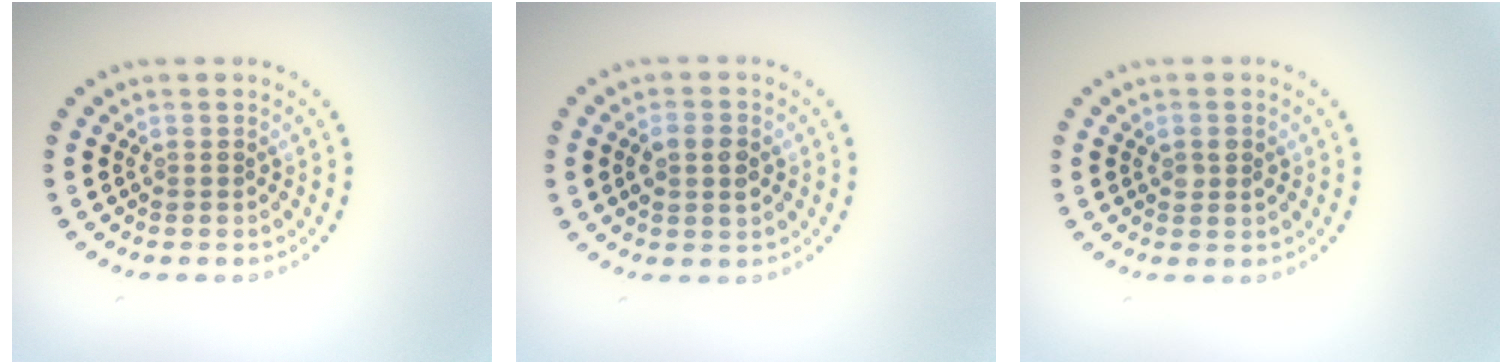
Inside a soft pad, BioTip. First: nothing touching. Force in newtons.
{"total": 2.3, "press": 2.3, "slide": 0.3}
{"total": 1.2, "press": 1.1, "slide": 0.3}